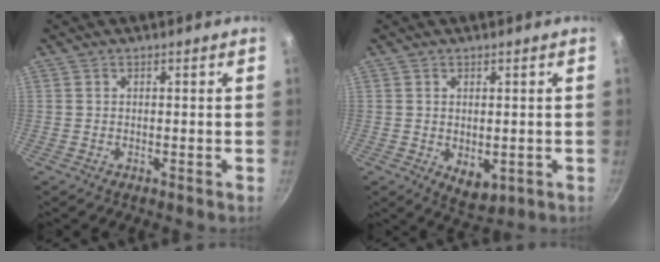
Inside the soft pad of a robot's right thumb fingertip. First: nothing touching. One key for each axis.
{"total": 4.9, "fx": -0.5, "fy": 3.1, "fz": 3.8, "tx": -0.046, "ty": -0.014, "tz": 0.001}